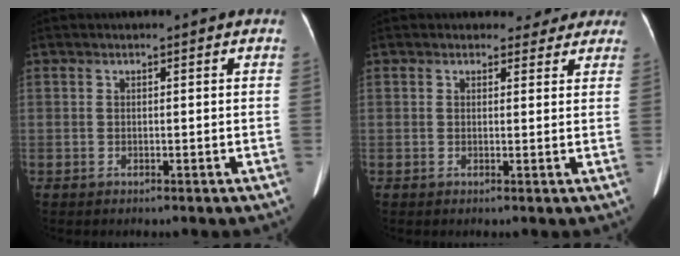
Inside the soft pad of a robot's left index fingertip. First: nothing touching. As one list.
[{"total": 3.9, "force": [3.5, 1.8, 0.3], "torque": [0.013, 0.002, 0.028]}]